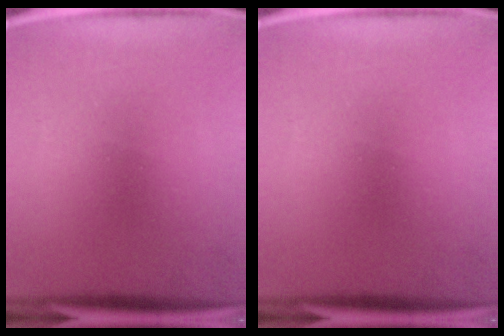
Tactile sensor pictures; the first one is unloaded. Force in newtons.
{"total": 0.0}